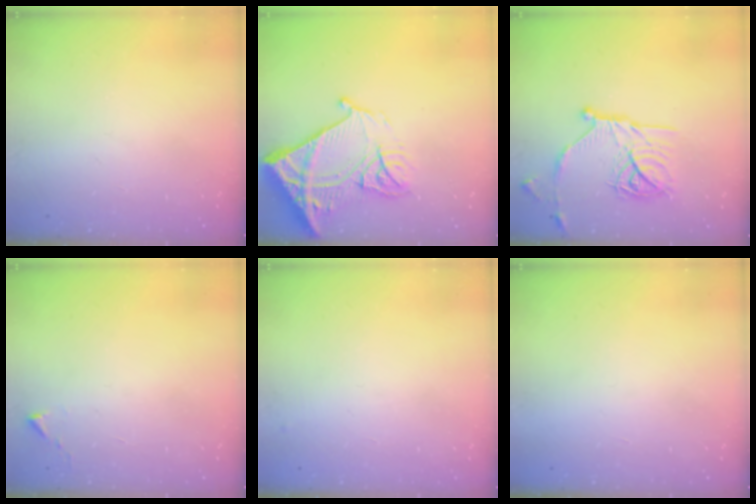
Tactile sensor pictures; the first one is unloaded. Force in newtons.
{"total": 19.3, "press": 19.2, "slide": 2.2}
{"total": 17.6, "press": 17.6, "slide": 1.4}
{"total": 2.7, "press": 2.7, "slide": 0.5}
{"total": 3.2, "press": 3.2, "slide": 0.4}
{"total": 1.6, "press": 1.6, "slide": 0.1}